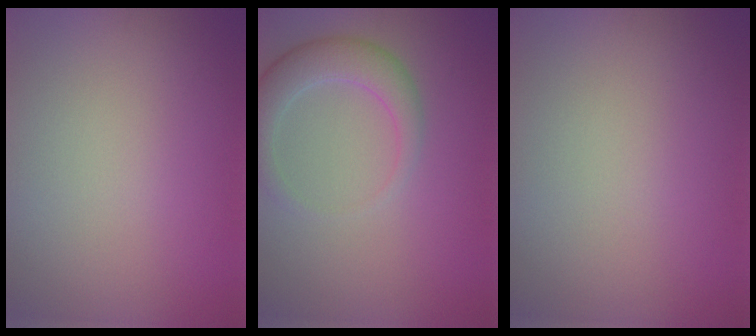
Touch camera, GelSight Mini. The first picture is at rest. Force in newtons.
{"total": 3.7, "press": 3.7, "slide": 0.4}
{"total": 0.0}